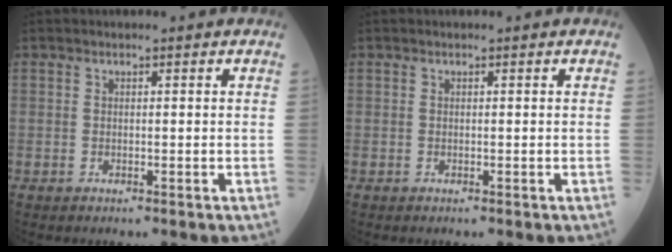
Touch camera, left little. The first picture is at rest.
{"total": 0.0}